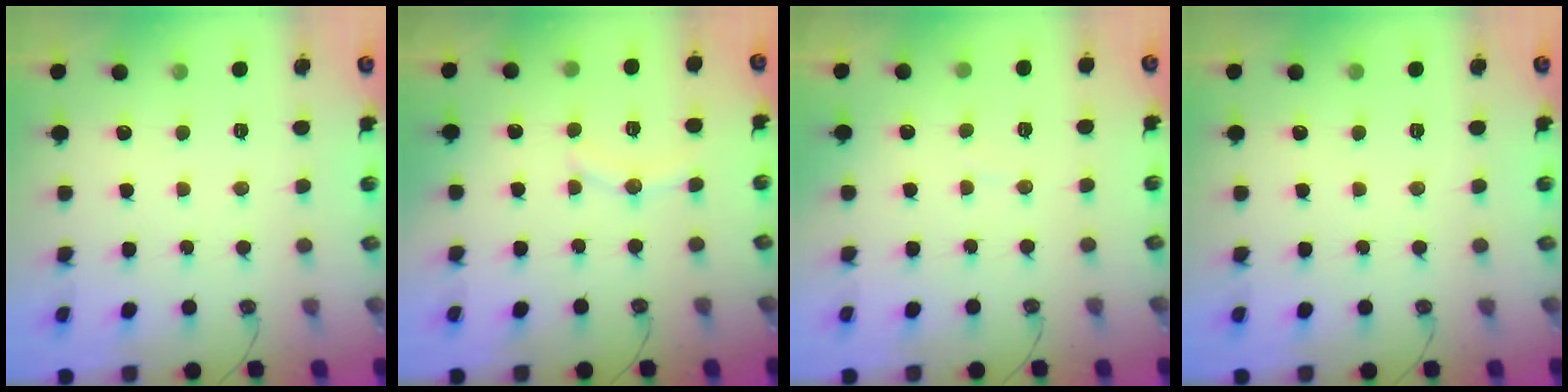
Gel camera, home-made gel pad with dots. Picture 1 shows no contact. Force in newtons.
{"total": 6.7, "press": 6.4, "slide": 1.9}
{"total": 2.9, "press": 2.9, "slide": 0.3}
{"total": 0.0}